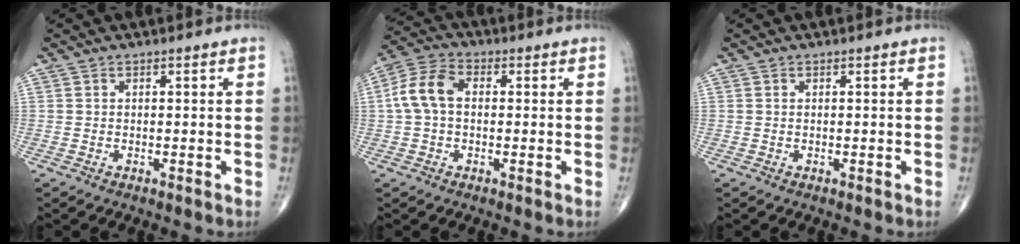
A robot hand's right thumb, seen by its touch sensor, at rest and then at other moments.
{"total": 8.0, "force": [0.5, 5.2, 6.1], "torque": [-0.128, 0.027, 0.002]}
{"total": 0.0}